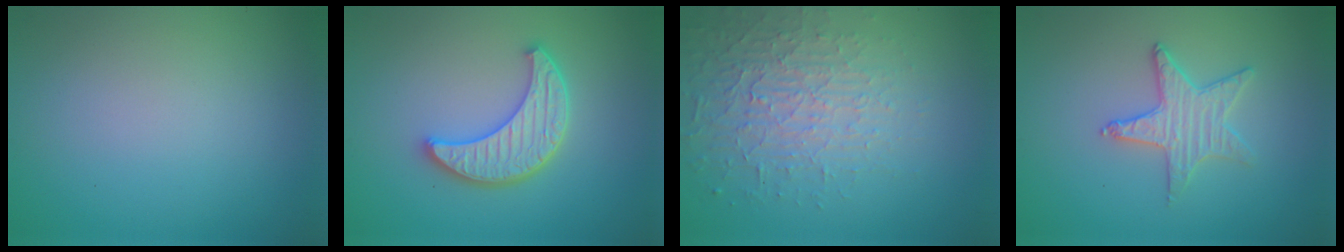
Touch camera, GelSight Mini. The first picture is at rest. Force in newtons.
{"total": 4.6, "press": 4.0, "slide": 2.3}
{"total": 3.7, "press": 3.4, "slide": 1.5}
{"total": 2.8, "press": 2.8, "slide": 0.4}